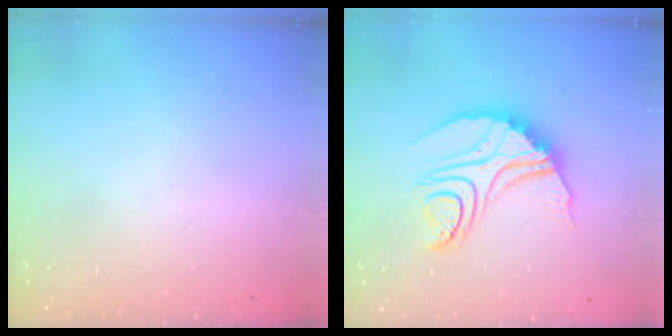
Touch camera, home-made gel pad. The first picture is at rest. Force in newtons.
{"total": 13.8, "press": 13.7, "slide": 1.2}